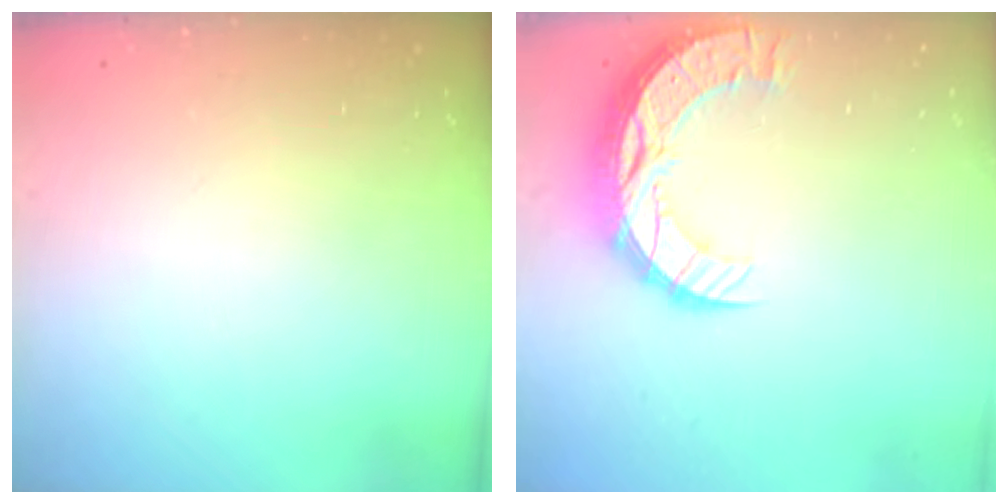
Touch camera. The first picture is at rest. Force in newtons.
{"total": 13.3, "press": 13.3, "slide": 0.9}